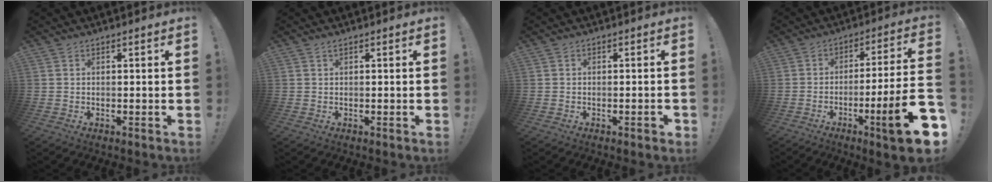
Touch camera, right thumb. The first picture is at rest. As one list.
[{"total": 0.5, "force": [0.3, 0.1, 0.4], "torque": [-0.014, 0.003, 0.006]}, {"total": 1.3, "force": [-1.0, 0.1, 0.8], "torque": [-0.017, 0.005, -0.015]}, {"total": 17.3, "force": [-7.0, 1.3, 15.7], "torque": [-0.236, 0.024, -0.103]}]